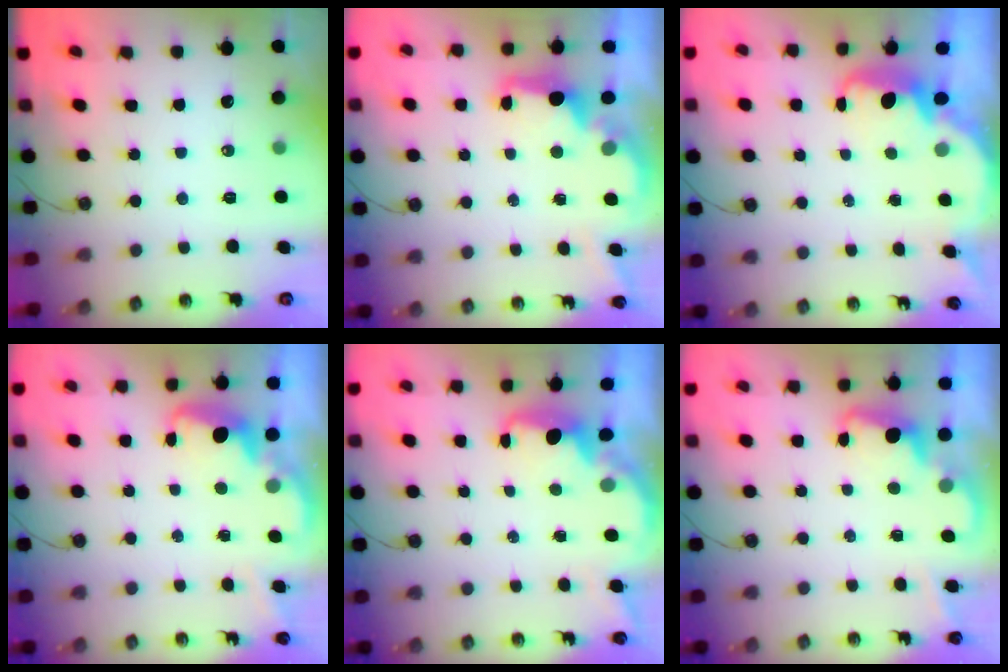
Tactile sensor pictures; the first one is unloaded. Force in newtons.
{"total": 3.6, "press": 3.5, "slide": 0.5}
{"total": 2.8, "press": 2.7, "slide": 0.6}
{"total": 2.8, "press": 2.7, "slide": 0.6}
{"total": 2.4, "press": 2.3, "slide": 0.7}
{"total": 2.3, "press": 2.2, "slide": 0.5}